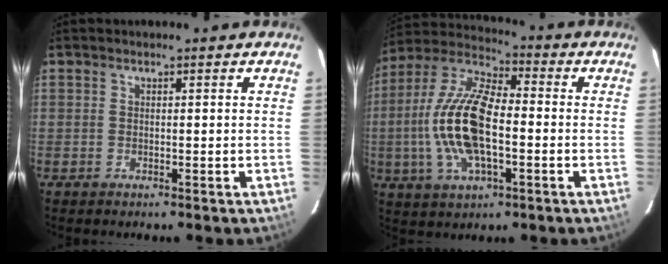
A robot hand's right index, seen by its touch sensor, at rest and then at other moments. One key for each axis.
{"total": 17.1, "fx": -2.3, "fy": 7.3, "fz": 15.3, "tx": -0.316, "ty": 0.006, "tz": -0.051}